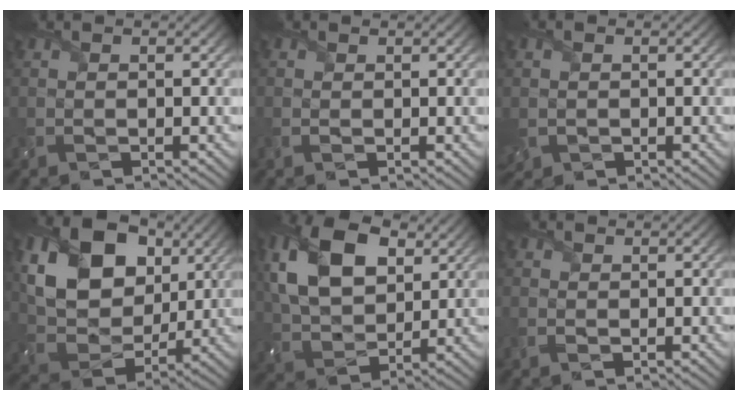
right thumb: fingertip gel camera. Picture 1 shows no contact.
{"total": 0.8, "force": [0.1, 0.6, 0.4], "torque": [-0.014, -0.002, 0.003]}
{"total": 2.6, "force": [-0.2, 2.3, 1.1], "torque": [-0.037, -0.009, -0.004]}
{"total": 14.4, "force": [5.2, 10.1, 8.9], "torque": [-0.194, 0.000, 0.095]}
{"total": 13.6, "force": [4.9, 8.6, 9.3], "torque": [-0.225, 0.019, 0.093]}
{"total": 1.1, "force": [0.3, 0.9, 0.5], "torque": [-0.016, -0.002, 0.006]}